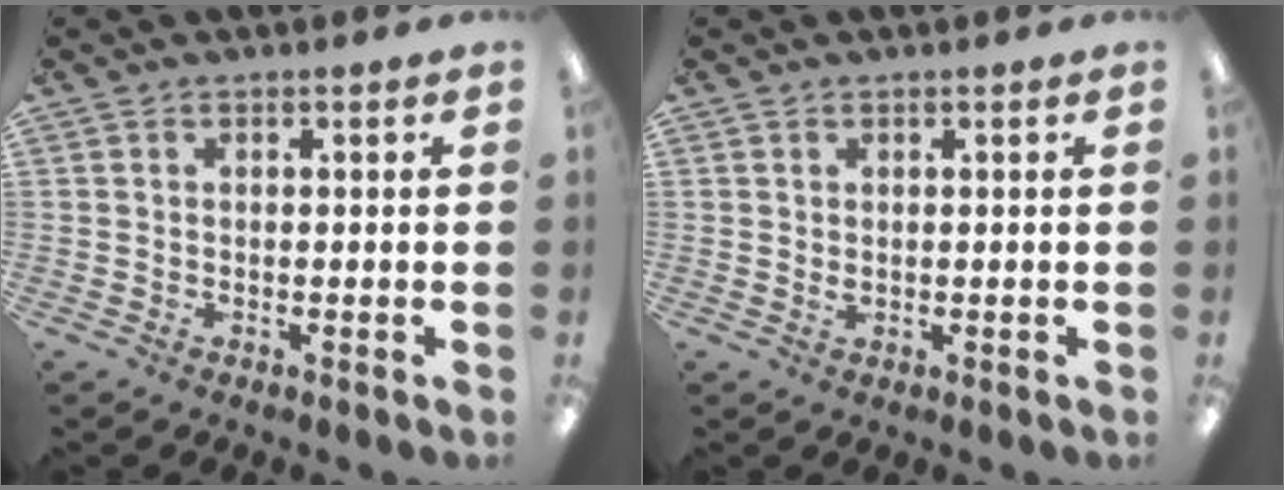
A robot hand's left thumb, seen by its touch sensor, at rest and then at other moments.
{"total": 1.1, "force": [0.3, 0.6, 0.9], "torque": [-0.019, 0.002, 0.004]}